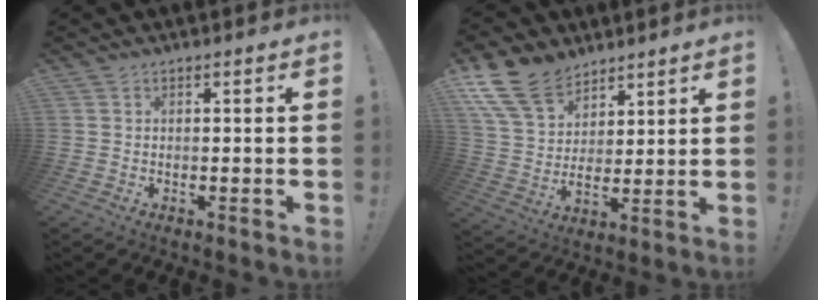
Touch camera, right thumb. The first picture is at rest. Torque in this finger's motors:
{"motor_torque": [0.80, 1.45, 0.83, 0.79, 0.12]}